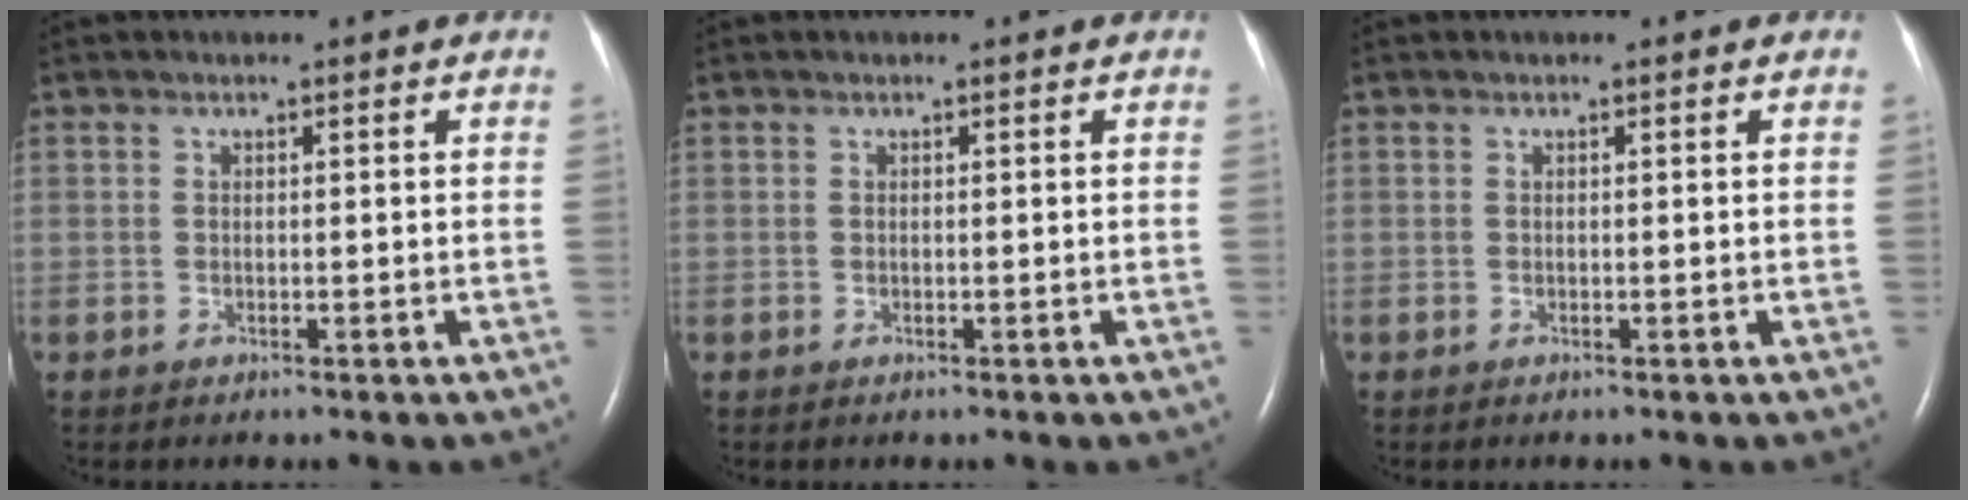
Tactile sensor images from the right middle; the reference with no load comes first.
{"total": 0.0}
{"total": 0.0}